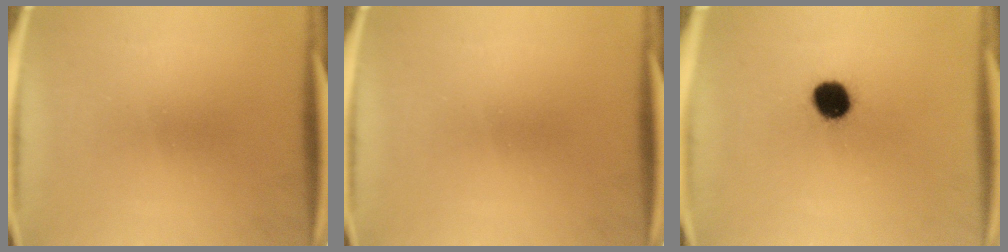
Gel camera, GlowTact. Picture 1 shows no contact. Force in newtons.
{"total": 0.0}
{"total": 8.5}